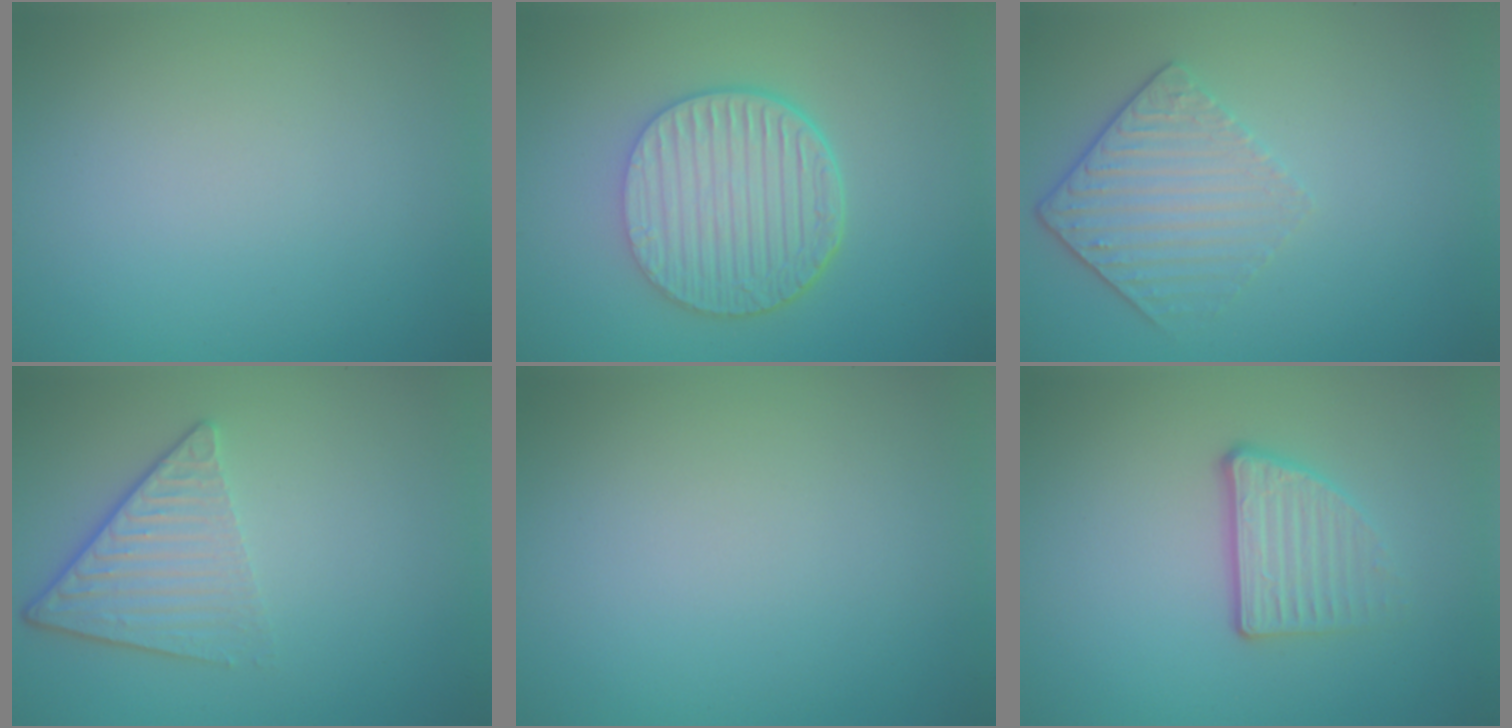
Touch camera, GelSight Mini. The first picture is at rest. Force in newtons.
{"total": 6.3, "press": 4.7, "slide": 4.3}
{"total": 3.6, "press": 2.6, "slide": 2.6}
{"total": 4.5, "press": 3.1, "slide": 3.3}
{"total": 0.0}
{"total": 3.0, "press": 2.3, "slide": 1.9}